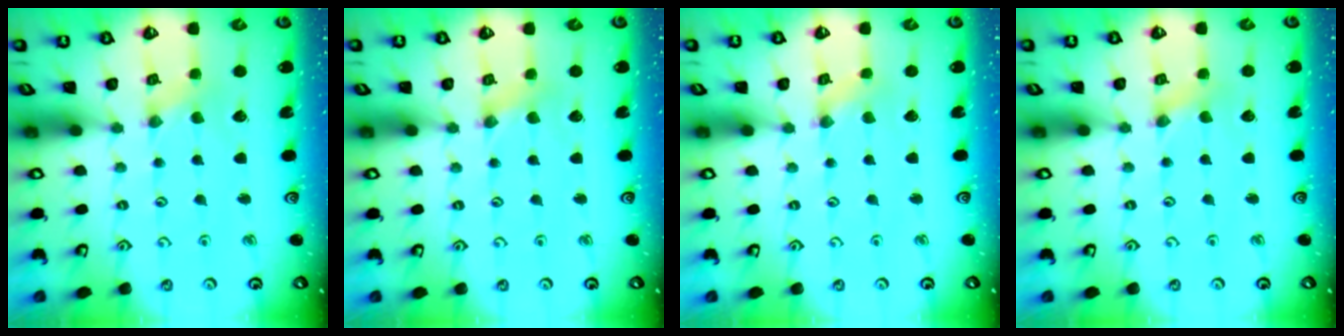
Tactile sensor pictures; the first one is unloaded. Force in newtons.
{"total": 2.1, "press": 2.1, "slide": 0.4}
{"total": 0.7, "press": 0.7, "slide": 0.2}
{"total": 0.7, "press": 0.7, "slide": 0.1}